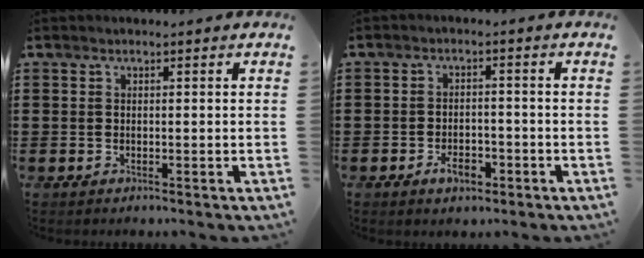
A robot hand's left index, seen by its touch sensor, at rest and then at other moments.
{"total": 3.4, "force": [-2.1, 1.7, 2.1], "torque": [-0.037, 0.004, -0.039]}